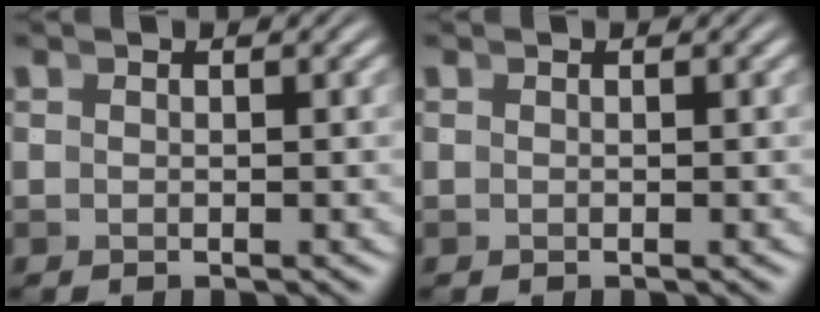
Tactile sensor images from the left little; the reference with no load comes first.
{"total": 0.0}